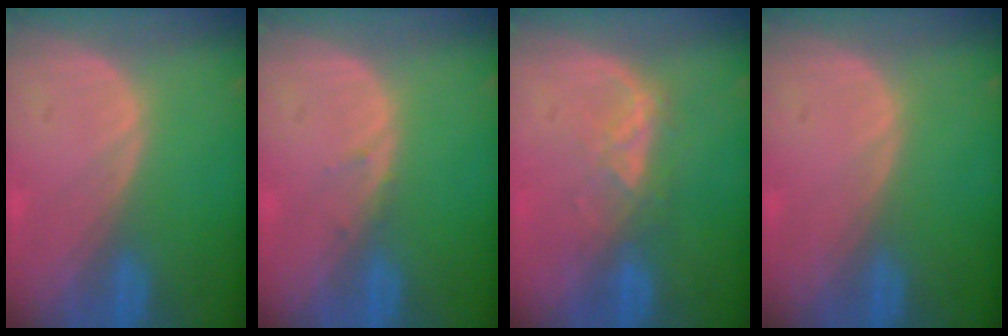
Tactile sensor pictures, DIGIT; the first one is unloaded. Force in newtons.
{"total": 0.8, "press": 0.7, "slide": 0.3}
{"total": 3.8, "press": 3.8, "slide": 0.6}
{"total": 0.0}